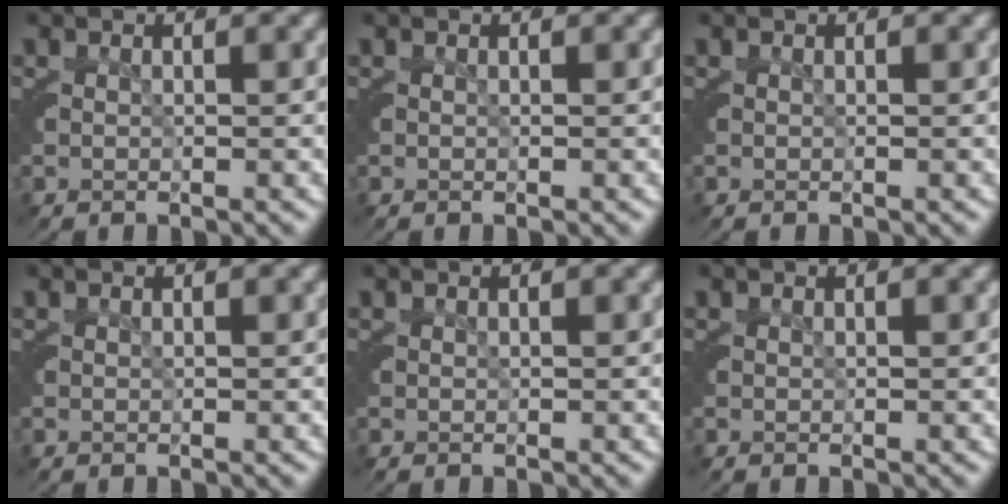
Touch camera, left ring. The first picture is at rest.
{"total": 0.0}
{"total": 0.0}
{"total": 0.0}
{"total": 0.0}
{"total": 0.0}